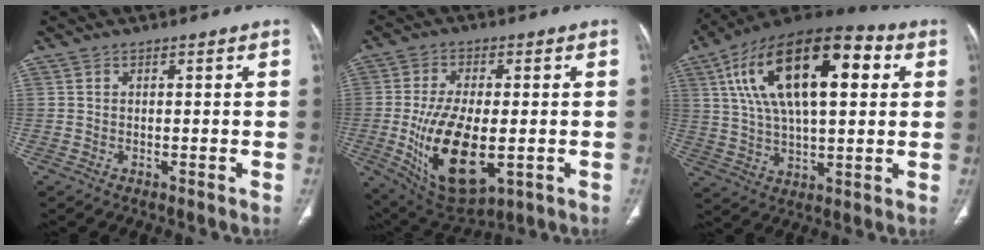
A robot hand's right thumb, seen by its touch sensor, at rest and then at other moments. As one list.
[{"total": 16.9, "force": [-3.1, 8.4, 14.4], "torque": [-0.258, -0.014, -0.032]}, {"total": 25.6, "force": [7.5, 11.7, 21.5], "torque": [-0.363, 0.017, 0.119]}]